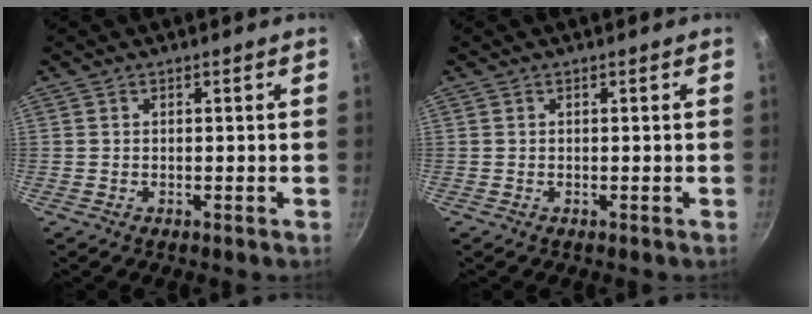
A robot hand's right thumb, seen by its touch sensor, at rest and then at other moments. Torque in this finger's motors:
{"motor_torque": [-0.11, 0.01, 0.10, 0.10, 0.02]}